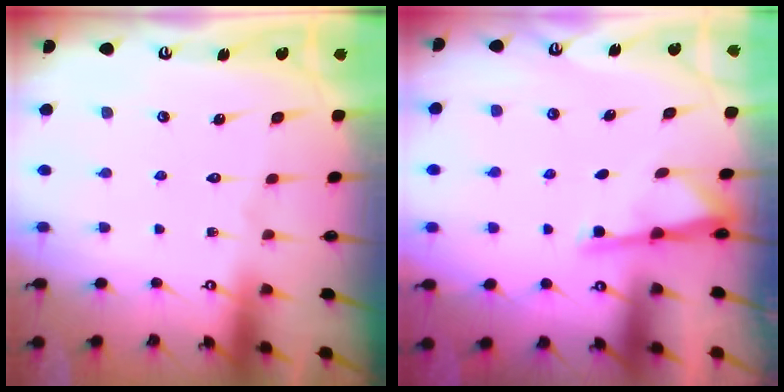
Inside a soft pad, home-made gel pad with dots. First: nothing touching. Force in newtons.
{"total": 2.8, "press": 2.8, "slide": 0.5}